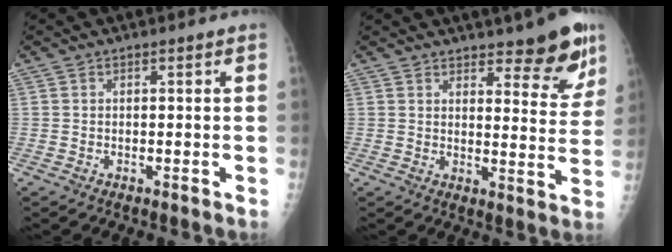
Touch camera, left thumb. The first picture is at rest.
{"total": 10.3, "force": [7.3, 3.2, 6.5], "torque": [-0.046, -0.050, 0.095]}